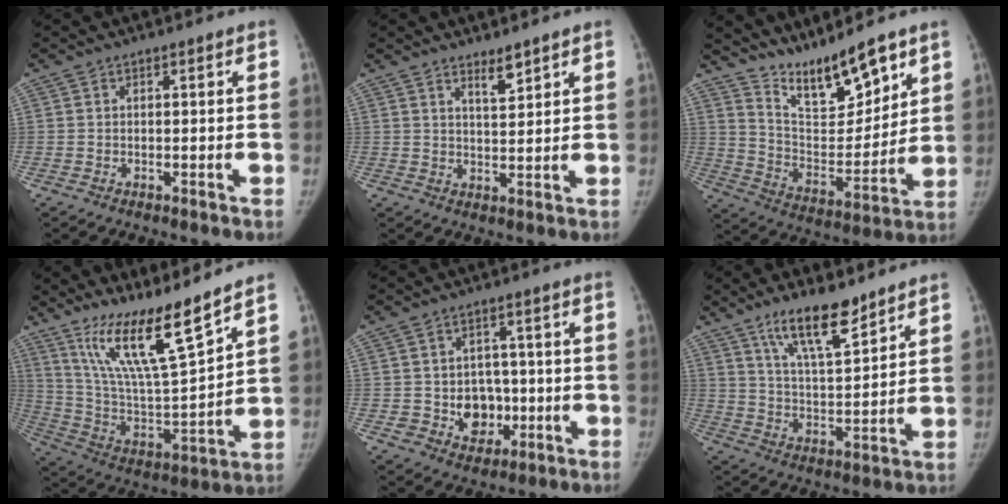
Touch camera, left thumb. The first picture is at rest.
{"total": 3.5, "force": [2.8, 0.7, 2.0], "torque": [-0.025, -0.027, 0.049]}
{"total": 14.9, "force": [11.8, 4.3, 8.1], "torque": [-0.096, -0.079, 0.218]}
{"total": 17.5, "force": [12.8, 1.8, 11.9], "torque": [-0.195, -0.078, 0.245]}
{"total": 8.7, "force": [-1.3, 7.2, 4.8], "torque": [-0.031, 0.011, -0.008]}
{"total": 12.0, "force": [8.5, 3.3, 7.8], "torque": [-0.119, -0.057, 0.159]}